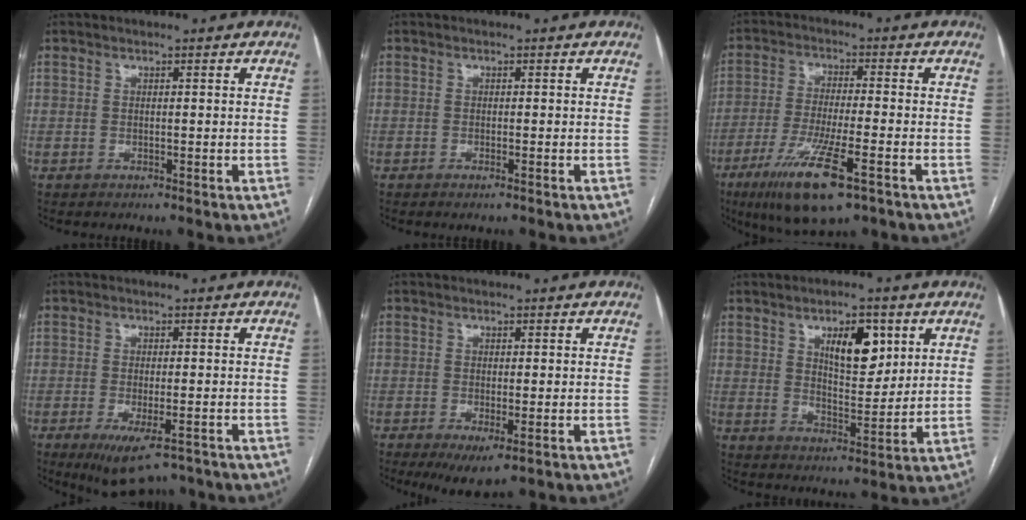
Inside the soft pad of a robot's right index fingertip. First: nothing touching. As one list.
[{"total": 0.7, "force": [-0.5, -0.1, 0.5], "torque": [-0.010, -0.001, -0.008]}, {"total": 12.7, "force": [-6.9, 1.8, 10.6], "torque": [-0.204, -0.030, -0.117]}, {"total": 8.1, "force": [-5.6, 2.3, 5.5], "torque": [-0.084, -0.016, -0.086]}, {"total": 4.8, "force": [-2.3, 1.3, 4.0], "torque": [-0.059, -0.012, -0.030]}, {"total": 8.7, "force": [3.8, 3.5, 6.9], "torque": [-0.110, 0.001, 0.066]}]